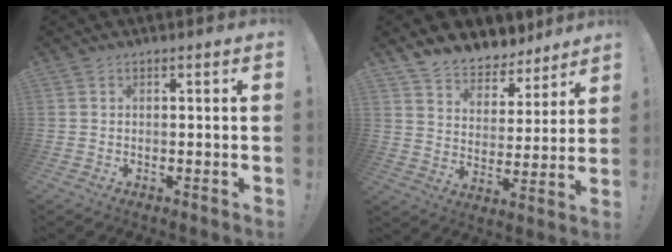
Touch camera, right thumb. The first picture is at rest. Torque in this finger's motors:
{"motor_torque": [0.09, 0.71, 0.19, 0.15, 0.00]}